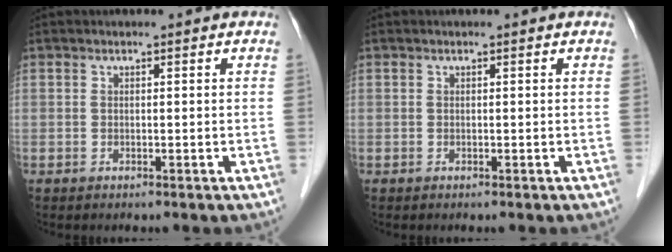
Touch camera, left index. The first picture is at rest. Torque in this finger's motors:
{"motor_torque": [0.00, 0.00, 0.00, 0.00]}